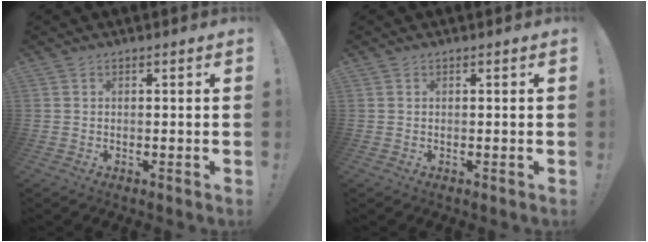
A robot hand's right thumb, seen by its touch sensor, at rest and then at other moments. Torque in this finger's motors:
{"motor_torque": [-0.04, 0.00, -0.09, 0.05, 0.00]}